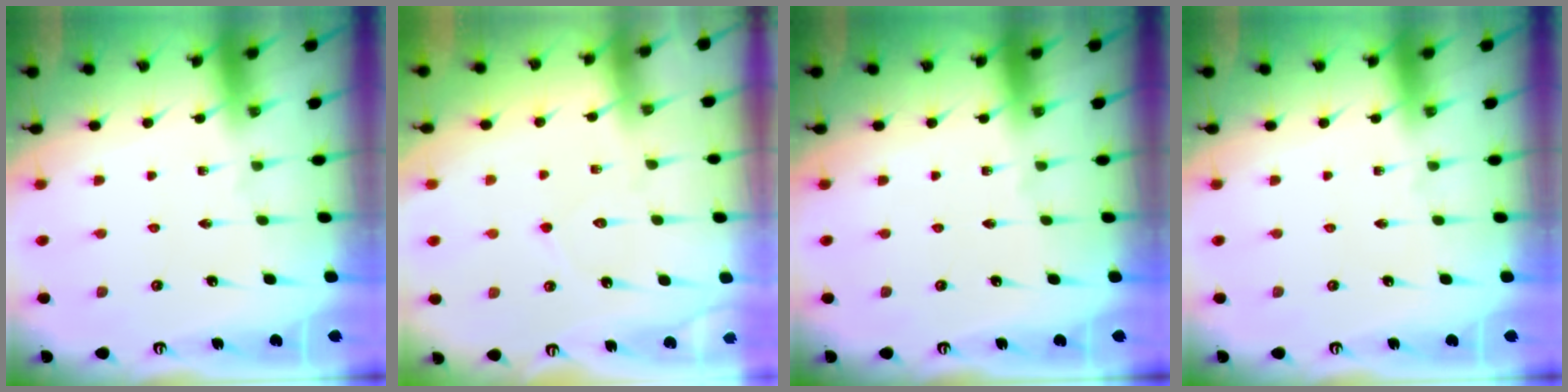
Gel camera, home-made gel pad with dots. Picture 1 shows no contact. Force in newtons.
{"total": 4.7, "press": 4.7, "slide": 0.4}
{"total": 0.0}
{"total": 0.0}